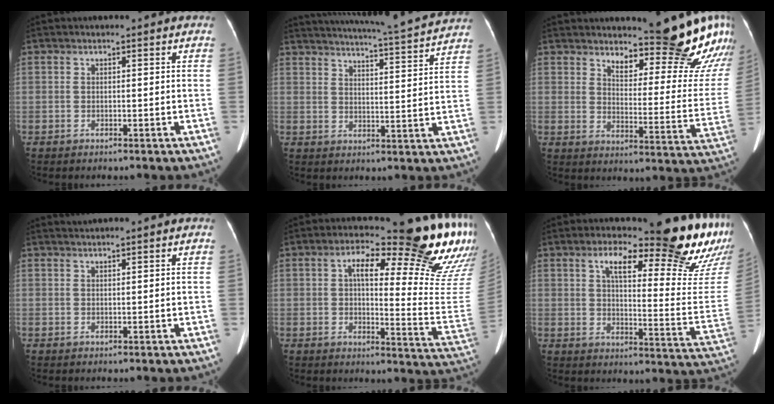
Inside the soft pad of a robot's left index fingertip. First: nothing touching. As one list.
[{"total": 18.6, "force": [17.3, -0.1, 6.6], "torque": [-0.115, -0.018, 0.226]}, {"total": 18.6, "force": [16.7, 3.1, 7.6], "torque": [-0.079, -0.094, 0.197]}, {"total": 3.3, "force": [3.0, -0.3, 1.2], "torque": [-0.015, 0.030, 0.049]}, {"total": 22.6, "force": [13.9, 4.1, 17.3], "torque": [-0.196, -0.022, 0.165]}, {"total": 23.4, "force": [17.3, 3.5, 15.3], "torque": [-0.191, -0.057, 0.210]}]